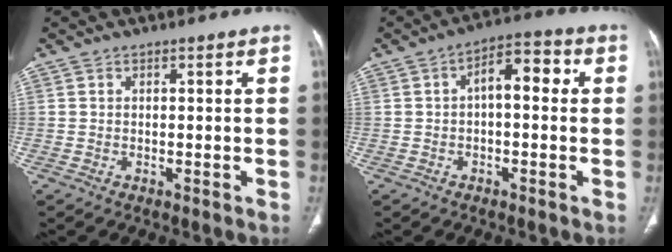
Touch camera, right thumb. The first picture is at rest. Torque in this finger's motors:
{"motor_torque": [-0.31, 0.76, 0.31, 0.26, 0.04]}